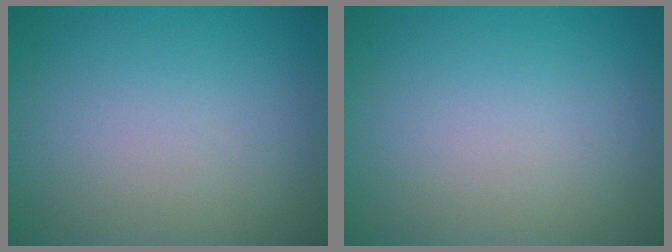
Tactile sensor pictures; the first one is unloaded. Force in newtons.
{"total": 0.0}